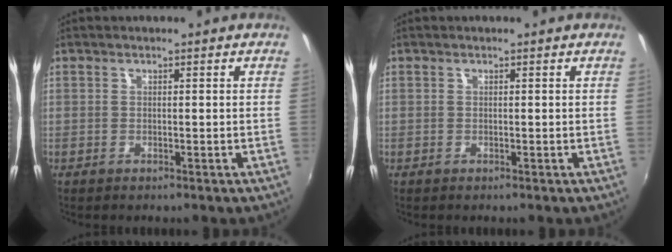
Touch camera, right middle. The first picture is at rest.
{"total": 0.0}